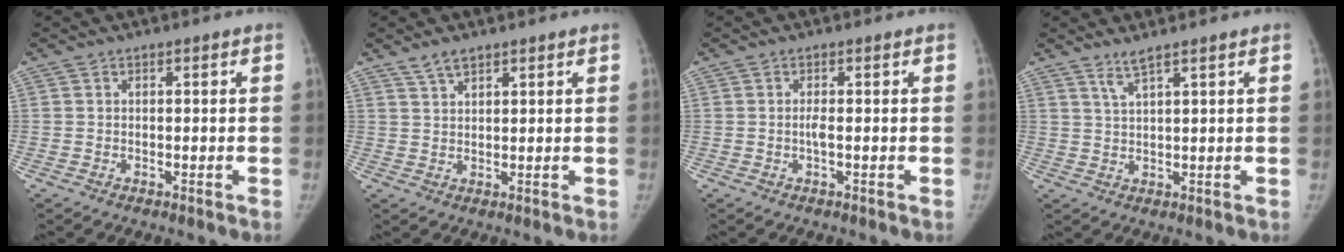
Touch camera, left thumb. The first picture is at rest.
{"total": 3.1, "force": [2.5, 1.1, 1.5], "torque": [-0.025, -0.008, 0.049]}
{"total": 1.1, "force": [-0.2, 0.0, 1.1], "torque": [-0.029, -0.002, -0.003]}
{"total": 3.0, "force": [2.3, -0.1, 1.9], "torque": [-0.043, -0.017, 0.050]}